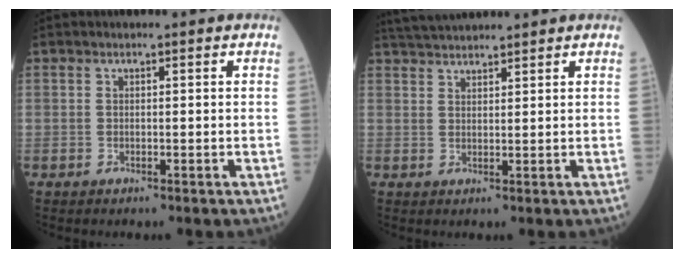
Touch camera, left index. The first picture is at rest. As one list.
[{"total": 5.4, "force": [5.1, 0.1, 1.5], "torque": [-0.032, 0.031, 0.095]}]